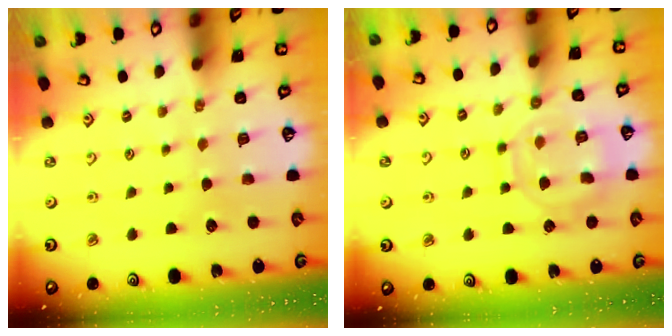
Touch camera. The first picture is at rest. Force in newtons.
{"total": 11.8, "press": 11.7, "slide": 1.1}